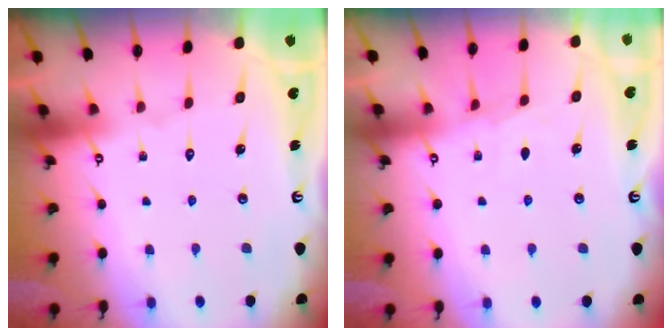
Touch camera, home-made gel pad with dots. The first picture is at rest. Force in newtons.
{"total": 5.5, "press": 5.5, "slide": 0.6}